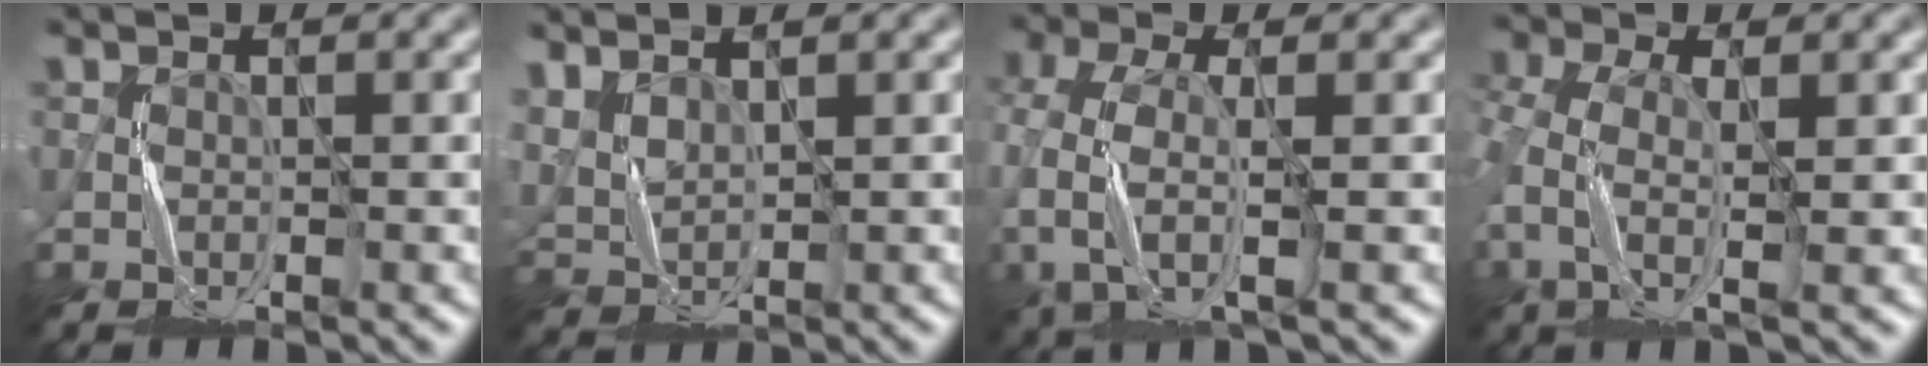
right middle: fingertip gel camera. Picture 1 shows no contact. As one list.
[{"total": 4.0, "force": [2.7, 1.6, 2.5], "torque": [-0.072, 0.010, 0.056]}, {"total": 5.3, "force": [-1.8, 2.4, 4.4], "torque": [-0.118, -0.010, -0.041]}, {"total": 4.8, "force": [-1.0, 2.3, 4.1], "torque": [-0.106, -0.001, -0.025]}]